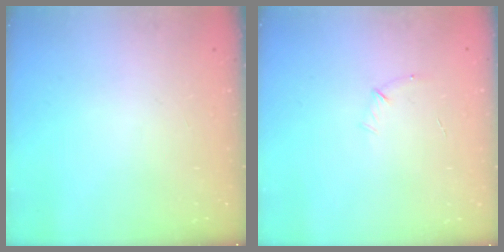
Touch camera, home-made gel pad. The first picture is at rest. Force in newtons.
{"total": 4.9, "press": 4.7, "slide": 1.2}